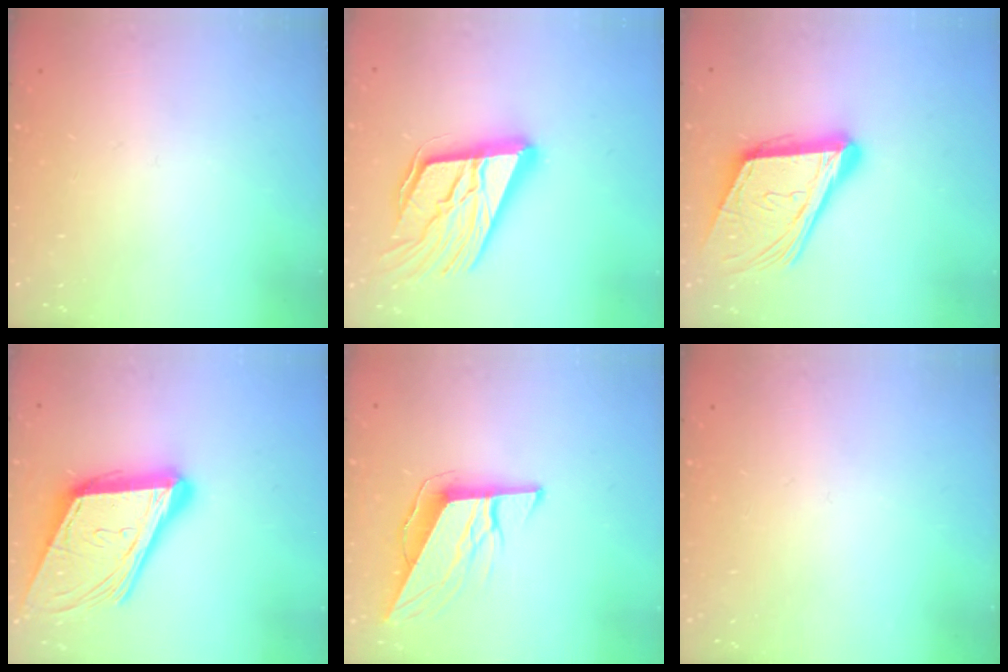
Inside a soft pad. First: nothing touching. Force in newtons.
{"total": 23.6, "press": 23.1, "slide": 4.9}
{"total": 20.1, "press": 19.6, "slide": 4.5}
{"total": 22.1, "press": 21.7, "slide": 4.6}
{"total": 10.7, "press": 10.2, "slide": 3.3}
{"total": 0.0}